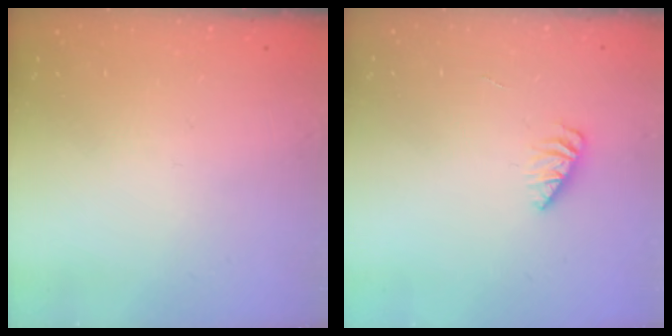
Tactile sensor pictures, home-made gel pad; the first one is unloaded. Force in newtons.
{"total": 1.8, "press": 1.7, "slide": 0.2}